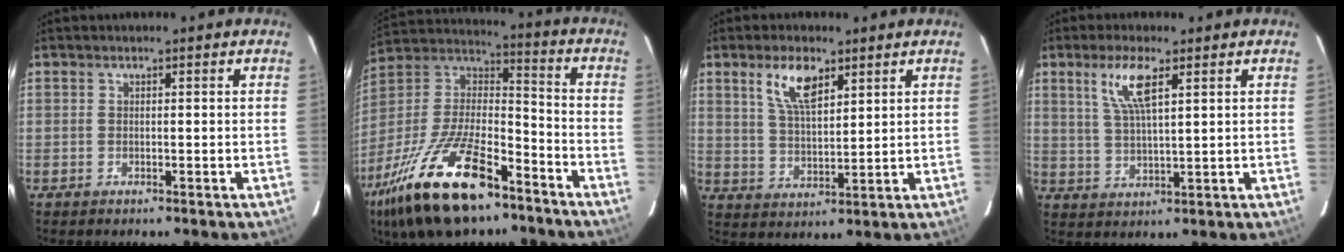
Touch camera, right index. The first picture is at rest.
{"total": 25.2, "force": [-15.6, 9.7, 17.2], "torque": [-0.350, -0.023, -0.273]}
{"total": 7.9, "force": [4.4, 3.3, 5.6], "torque": [-0.106, 0.008, 0.088]}
{"total": 7.1, "force": [3.4, 1.5, 6.1], "torque": [-0.121, 0.001, 0.070]}